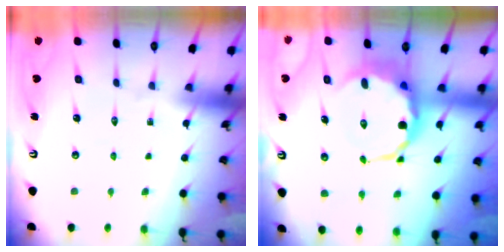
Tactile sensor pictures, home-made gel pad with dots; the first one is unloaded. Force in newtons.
{"total": 8.3, "press": 7.9, "slide": 2.5}